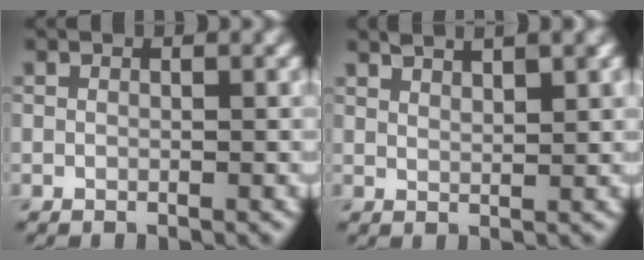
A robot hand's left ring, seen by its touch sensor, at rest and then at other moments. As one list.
[{"total": 3.0, "force": [2.2, 0.8, 1.9], "torque": [-0.007, 0.008, 0.023]}]